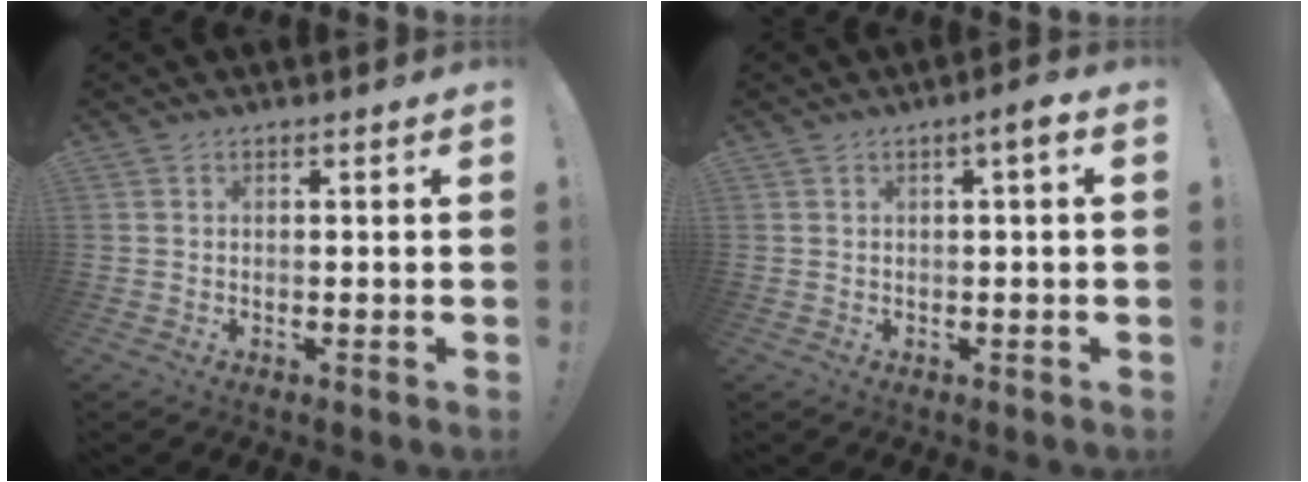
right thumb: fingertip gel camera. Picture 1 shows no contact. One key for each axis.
{"total": 3.2, "fx": 0.1, "fy": 0.3, "fz": 3.2, "tx": -0.039, "ty": -0.001, "tz": -0.006}